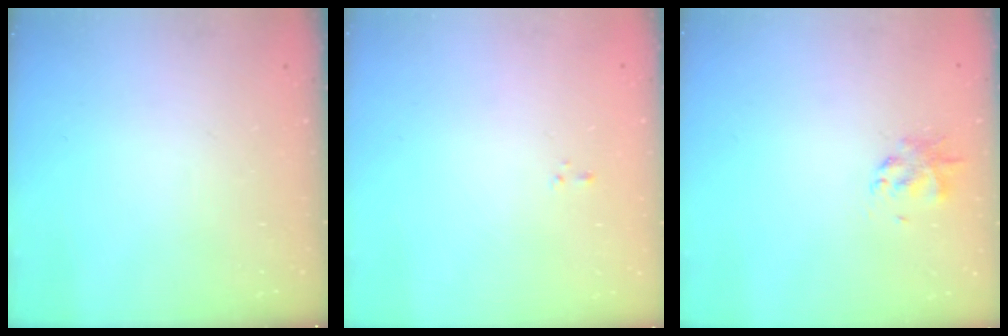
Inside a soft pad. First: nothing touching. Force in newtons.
{"total": 0.8, "press": 0.6, "slide": 0.5}
{"total": 1.9, "press": 1.9, "slide": 0.4}